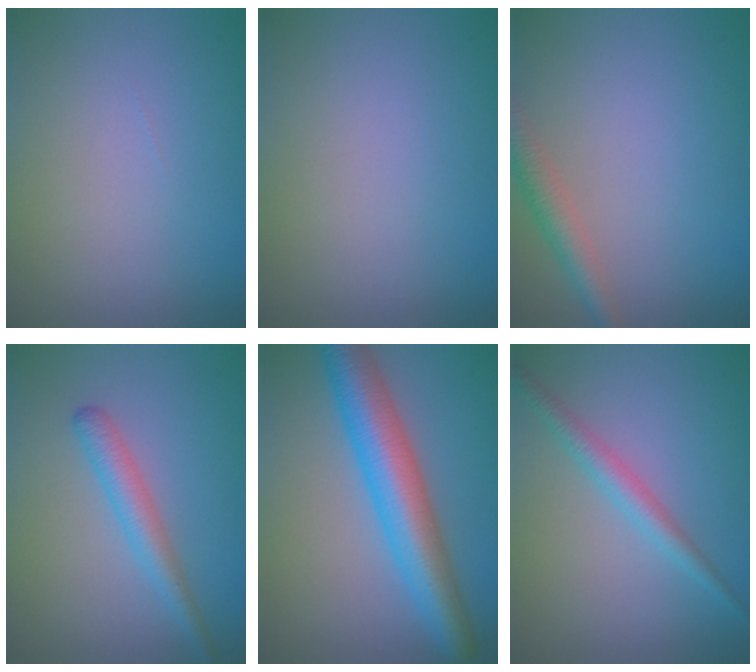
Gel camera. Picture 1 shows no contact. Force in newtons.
{"total": 0.0}
{"total": 2.6, "press": 2.6, "slide": 0.1}
{"total": 2.7, "press": 2.7, "slide": 0.0}
{"total": 7.4, "press": 7.4, "slide": 0.1}
{"total": 2.4, "press": 2.3, "slide": 0.2}